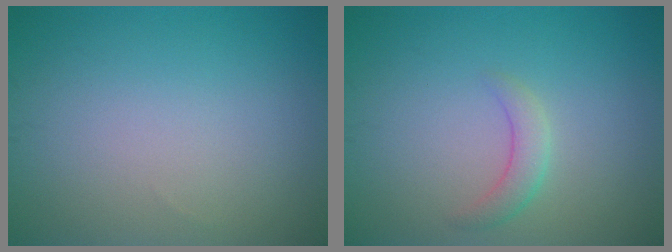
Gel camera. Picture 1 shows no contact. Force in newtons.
{"total": 1.8, "press": 1.8, "slide": 0.2}